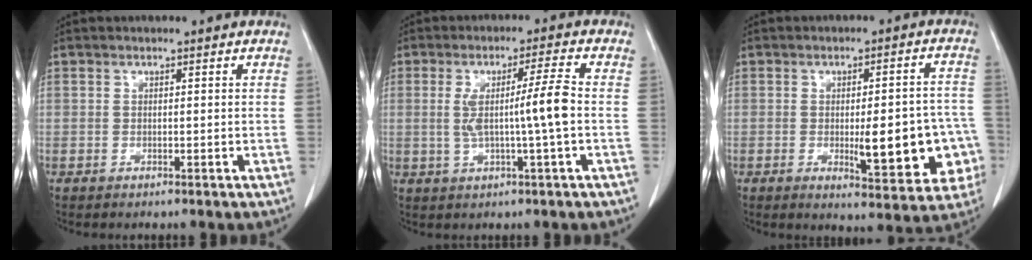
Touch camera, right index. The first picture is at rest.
{"total": 7.2, "force": [-0.3, -1.0, 7.2], "torque": [-0.131, 0.003, 0.000]}
{"total": 13.2, "force": [-3.0, 3.6, 12.3], "torque": [-0.132, 0.015, -0.028]}